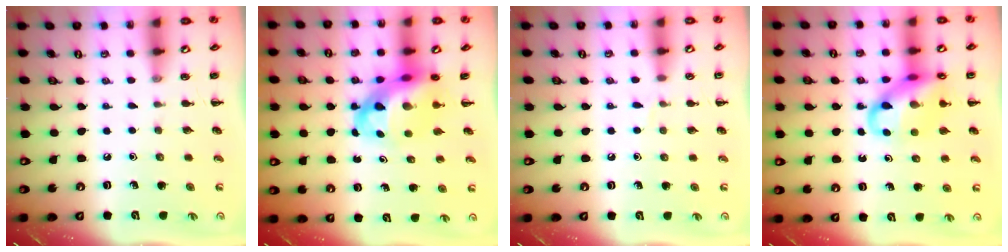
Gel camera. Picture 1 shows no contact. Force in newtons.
{"total": 10.1, "press": 9.8, "slide": 2.5}
{"total": 2.7, "press": 2.5, "slide": 1.0}
{"total": 15.5, "press": 15.3, "slide": 2.3}